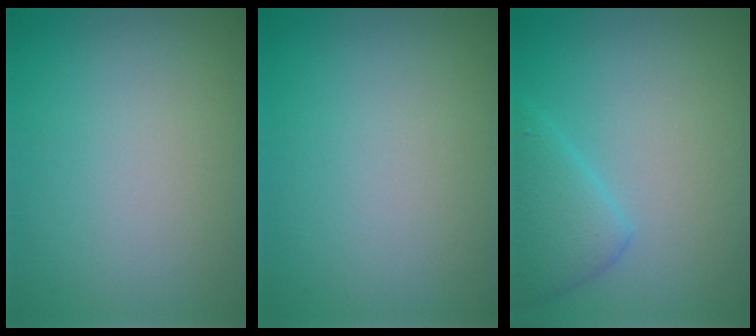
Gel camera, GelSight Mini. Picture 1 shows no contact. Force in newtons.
{"total": 0.0}
{"total": 3.0, "press": 3.0, "slide": 0.2}